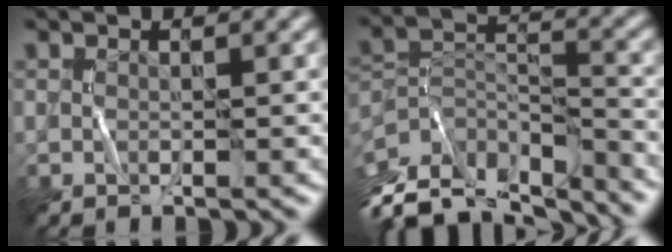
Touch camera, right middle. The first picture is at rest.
{"total": 11.1, "force": [-8.7, 4.8, 4.9], "torque": [-0.106, 0.020, -0.136]}